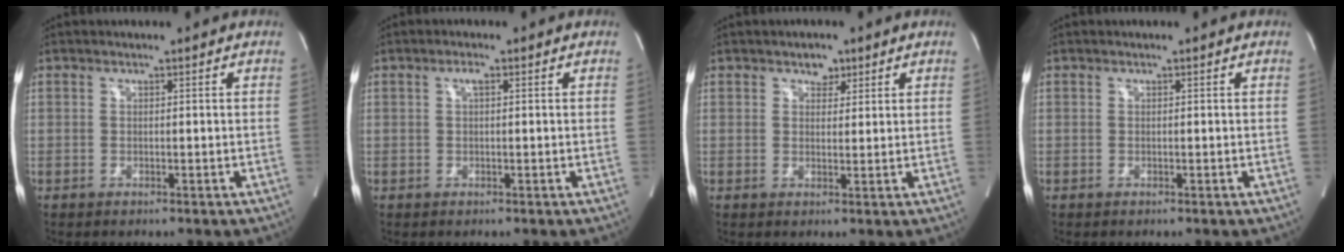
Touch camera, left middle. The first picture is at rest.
{"total": 1.2, "force": [0.4, 0.3, 1.0], "torque": [-0.018, 0.004, 0.006]}
{"total": 2.3, "force": [1.4, 1.5, 0.9], "torque": [-0.010, 0.004, 0.022]}
{"total": 0.0}